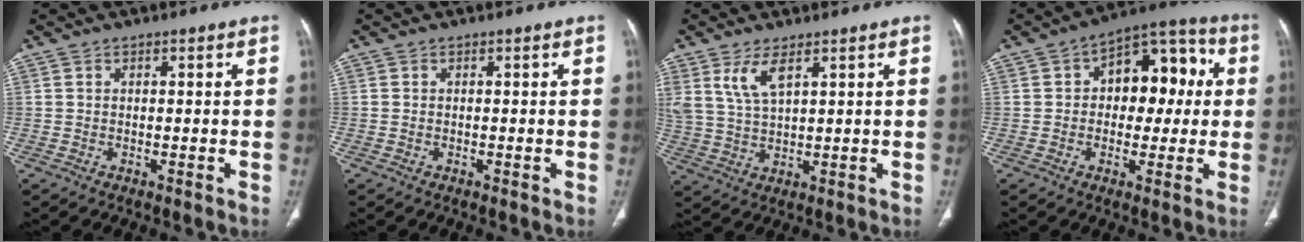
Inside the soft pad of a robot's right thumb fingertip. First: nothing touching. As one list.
[{"total": 0.0}, {"total": 6.1, "force": [3.4, 2.1, 4.6], "torque": [-0.099, -0.016, 0.080]}, {"total": 13.9, "force": [2.0, 8.7, 10.7], "torque": [-0.096, 0.036, 0.020]}]